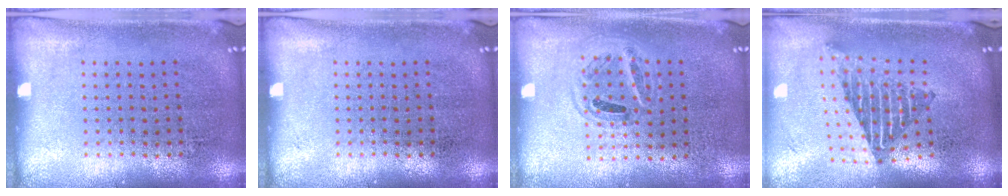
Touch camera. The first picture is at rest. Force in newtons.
{"total": 0.0}
{"total": 1.0, "press": 0.9, "slide": 0.3}
{"total": 2.2, "press": 1.6, "slide": 1.6}